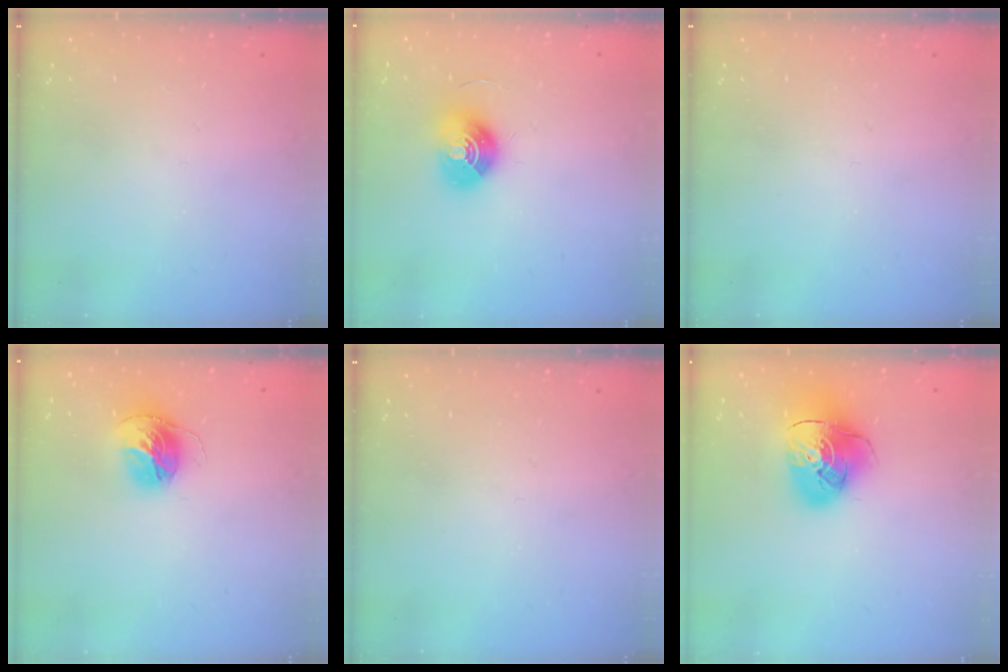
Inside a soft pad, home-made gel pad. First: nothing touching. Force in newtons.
{"total": 10.3, "press": 10.3, "slide": 0.5}
{"total": 0.0}
{"total": 13.9, "press": 13.8, "slide": 1.4}
{"total": 0.0}
{"total": 14.9, "press": 14.7, "slide": 2.0}